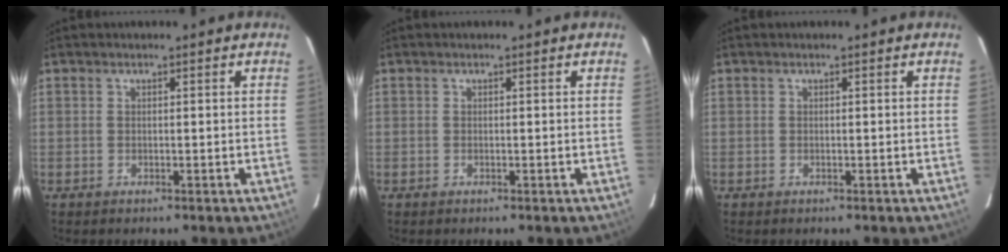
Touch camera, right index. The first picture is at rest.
{"total": 0.0}
{"total": 0.0}